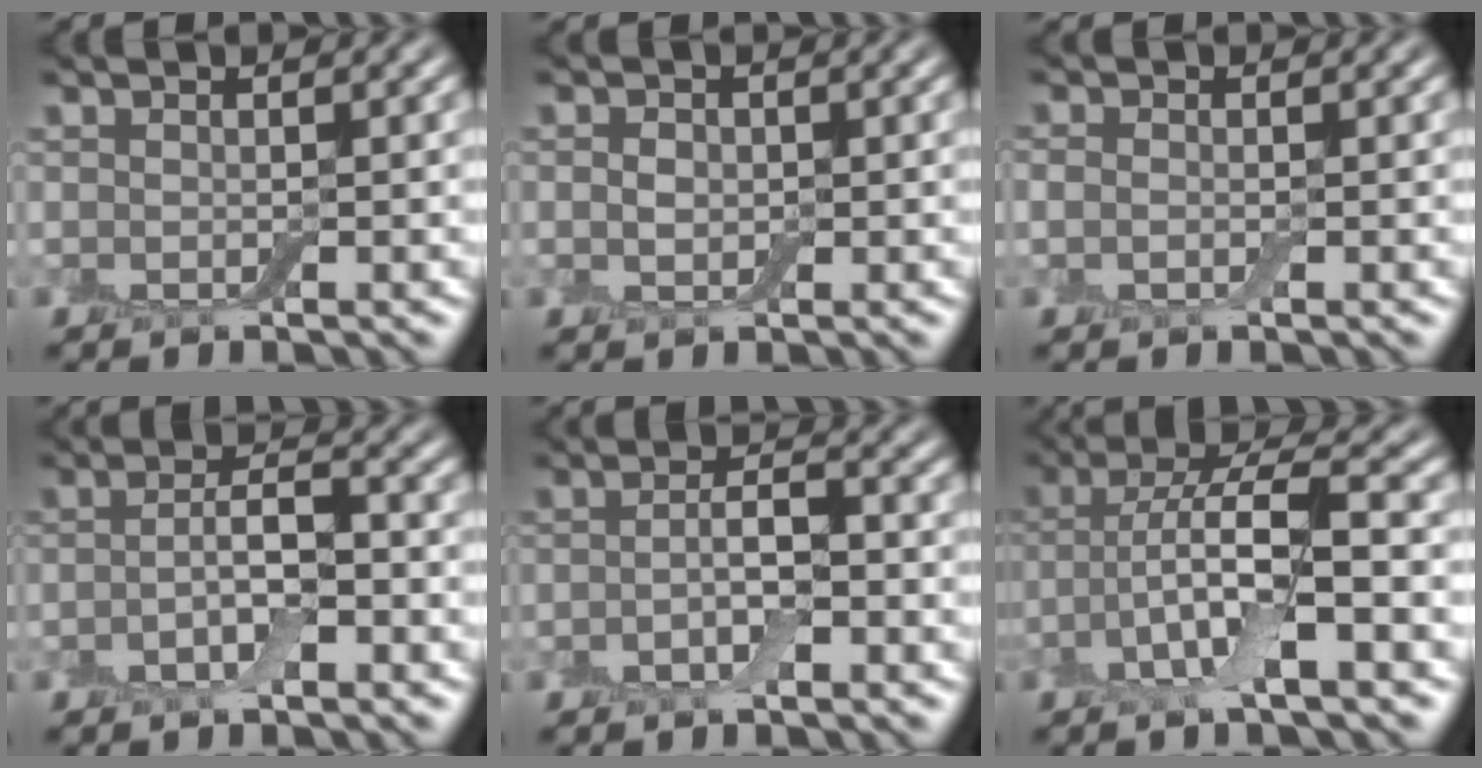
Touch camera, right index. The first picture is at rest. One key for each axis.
{"total": 1.4, "fx": 0.1, "fy": 1.1, "fz": 0.9, "tx": -0.016, "ty": 0.001, "tz": -0.001}
{"total": 0.9, "fx": -0.1, "fy": 0.7, "fz": 0.6, "tx": -0.014, "ty": 0.001, "tz": -0.005}
{"total": 3.2, "fx": -1.1, "fy": 1.0, "fz": 2.8, "tx": -0.056, "ty": 0.005, "tz": -0.026}
{"total": 2.7, "fx": -0.9, "fy": 0.8, "fz": 2.3, "tx": -0.045, "ty": 0.004, "tz": -0.021}
{"total": 7.2, "fx": -2.1, "fy": 1.8, "fz": 6.6, "tx": -0.132, "ty": 0.014, "tz": -0.046}